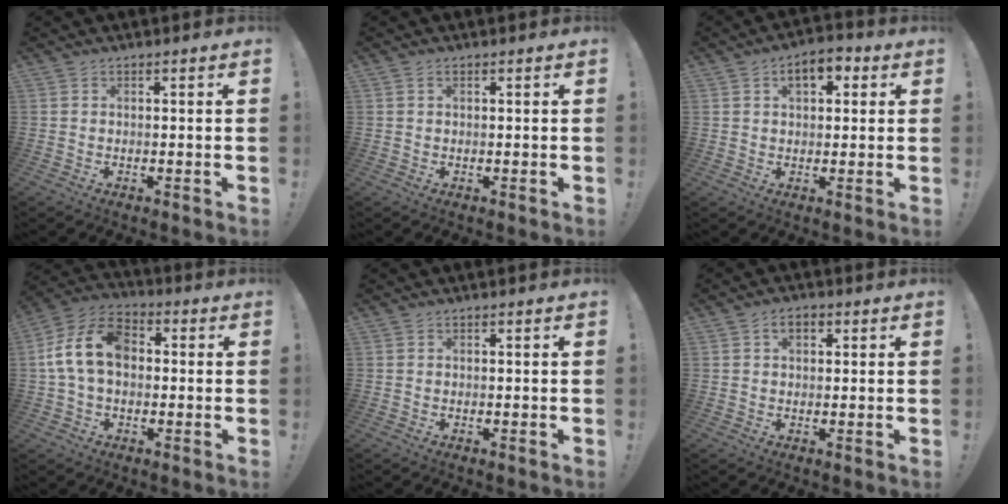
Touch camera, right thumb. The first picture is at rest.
{"total": 0.5, "force": [0.3, 0.4, 0.3], "torque": [-0.007, 0.003, 0.005]}
{"total": 6.2, "force": [2.4, 3.7, 4.4], "torque": [-0.055, 0.001, 0.037]}
{"total": 14.2, "force": [1.0, 9.7, 10.4], "torque": [-0.200, 0.017, 0.018]}
{"total": 0.0}
{"total": 3.3, "force": [1.0, 2.0, 2.4], "torque": [-0.041, 0.005, 0.016]}